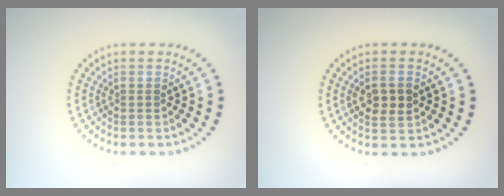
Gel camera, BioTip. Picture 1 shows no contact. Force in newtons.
{"total": 2.5, "press": 2.5, "slide": 0.5}